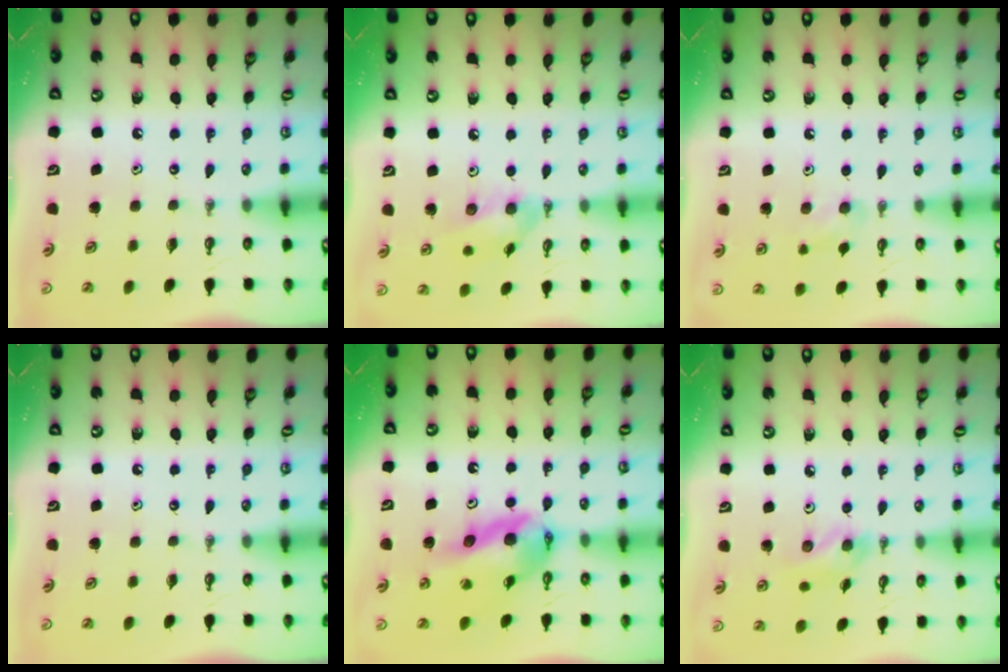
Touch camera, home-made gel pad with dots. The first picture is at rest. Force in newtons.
{"total": 10.5, "press": 10.2, "slide": 2.3}
{"total": 7.9, "press": 7.5, "slide": 2.5}
{"total": 0.0}
{"total": 12.6, "press": 12.5, "slide": 1.6}
{"total": 7.5, "press": 7.4, "slide": 0.9}